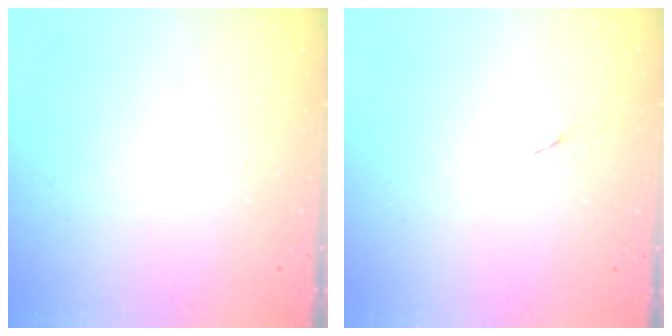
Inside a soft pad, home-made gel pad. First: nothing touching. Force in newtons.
{"total": 3.2, "press": 3.1, "slide": 0.4}